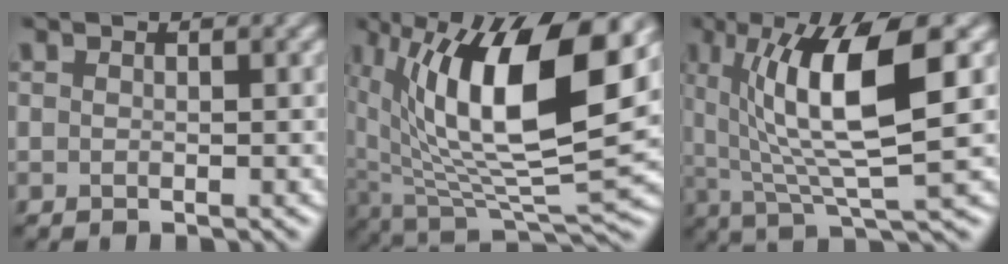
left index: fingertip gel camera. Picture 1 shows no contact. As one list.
[{"total": 15.2, "force": [4.7, 5.6, 13.3], "torque": [-0.227, -0.002, 0.080]}, {"total": 10.2, "force": [2.4, 2.6, 9.6], "torque": [-0.157, -0.006, 0.049]}]